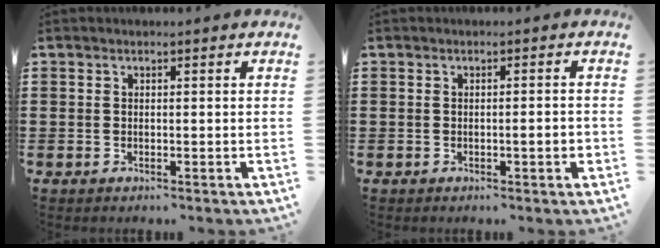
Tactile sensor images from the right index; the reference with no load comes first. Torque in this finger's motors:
{"motor_torque": [0.89, 0.17, 0.25, 0.13]}